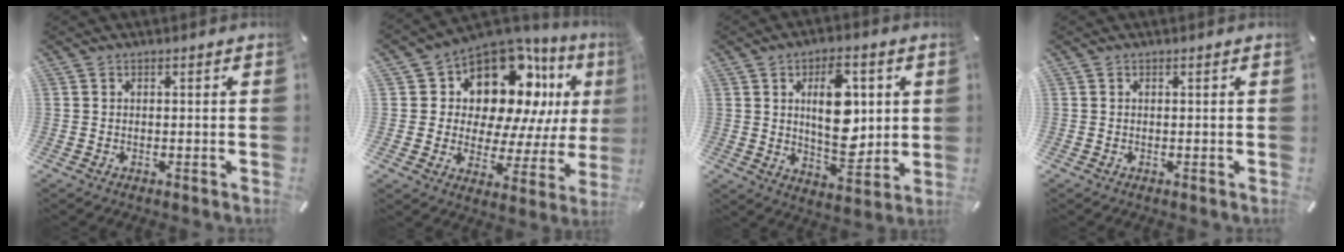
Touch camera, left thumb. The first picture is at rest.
{"total": 15.9, "force": [8.2, 10.4, 8.9], "torque": [-0.127, -0.072, 0.143]}
{"total": 14.3, "force": [2.8, 8.1, 11.4], "torque": [-0.181, -0.007, 0.041]}
{"total": 0.0}